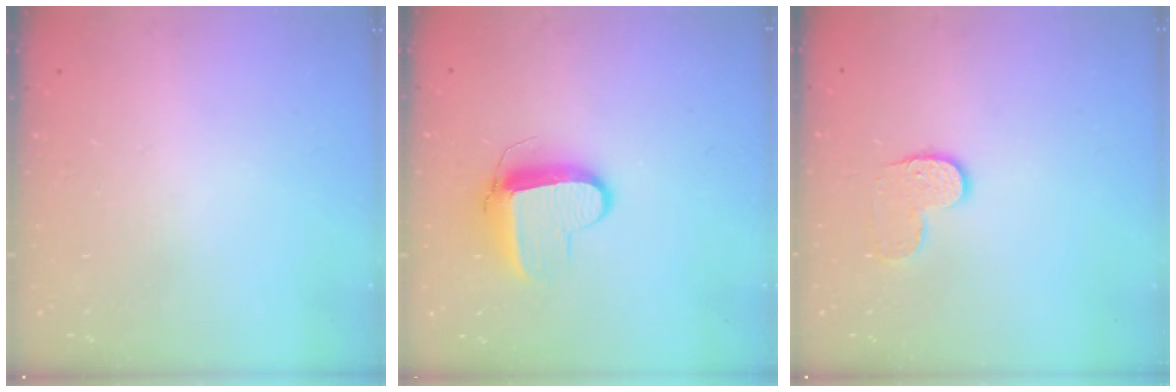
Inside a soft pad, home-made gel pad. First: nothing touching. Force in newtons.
{"total": 9.6, "press": 9.5, "slide": 0.9}
{"total": 6.8, "press": 6.8, "slide": 0.2}